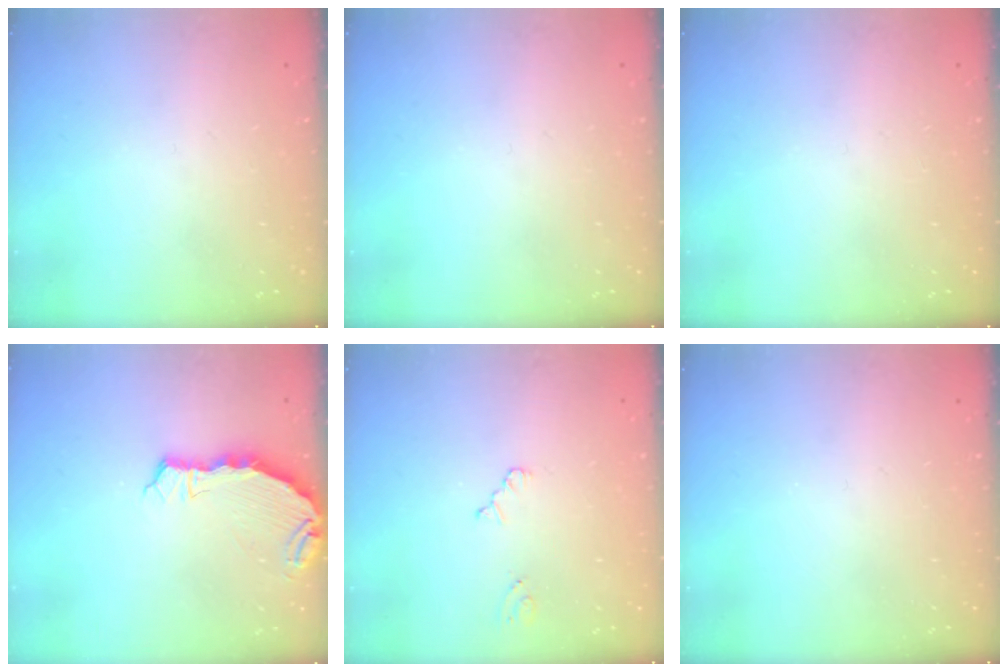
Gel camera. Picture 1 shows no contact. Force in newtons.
{"total": 0.0}
{"total": 0.0}
{"total": 6.9, "press": 5.2, "slide": 4.5}
{"total": 2.3, "press": 2.3, "slide": 0.4}
{"total": 0.0}